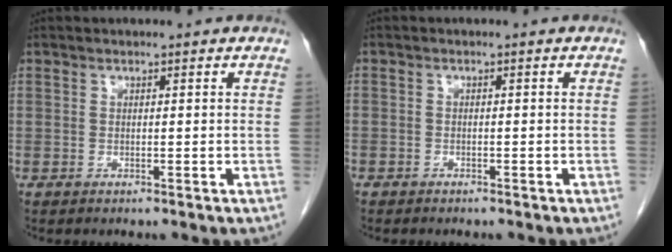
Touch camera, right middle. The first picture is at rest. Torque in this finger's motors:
{"motor_torque": [1.06, -1.08, 0.00, -0.18]}